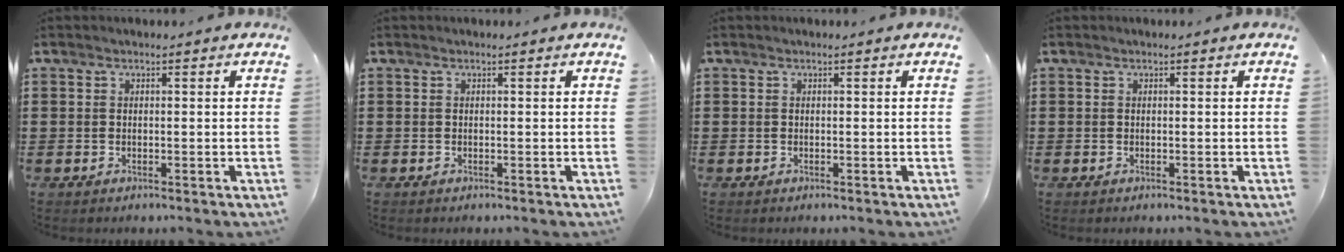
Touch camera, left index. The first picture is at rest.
{"total": 0.0}
{"total": 0.0}
{"total": 0.0}